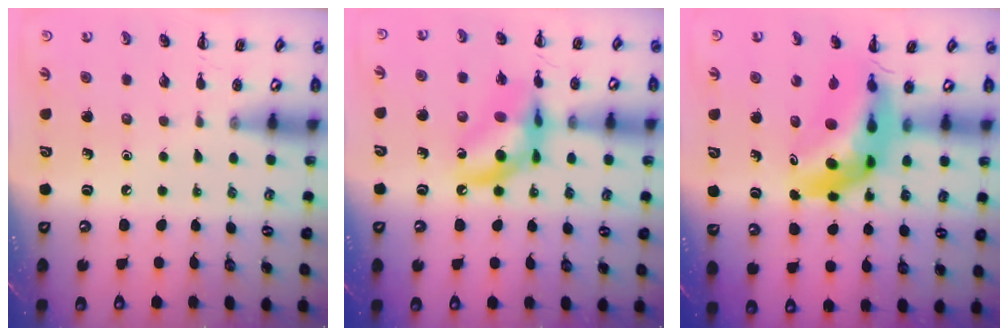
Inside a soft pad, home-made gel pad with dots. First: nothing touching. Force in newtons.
{"total": 12.2, "press": 11.9, "slide": 2.7}
{"total": 12.1, "press": 11.4, "slide": 3.9}